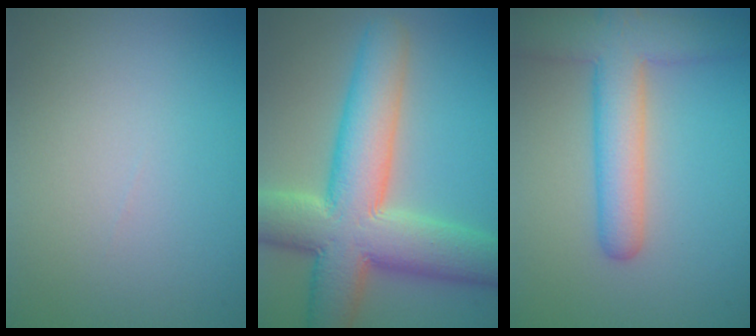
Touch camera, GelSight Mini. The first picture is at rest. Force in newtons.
{"total": 11.5, "press": 11.5, "slide": 0.7}
{"total": 6.6, "press": 6.5, "slide": 0.5}